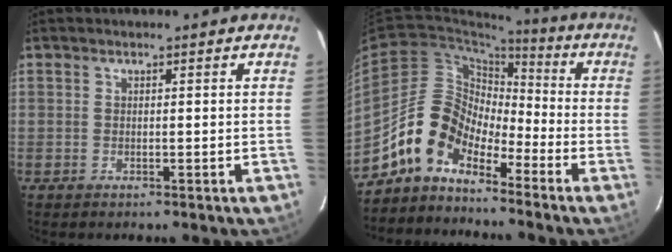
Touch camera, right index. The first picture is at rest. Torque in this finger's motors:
{"motor_torque": [1.13, -1.01, 0.07, -0.05]}